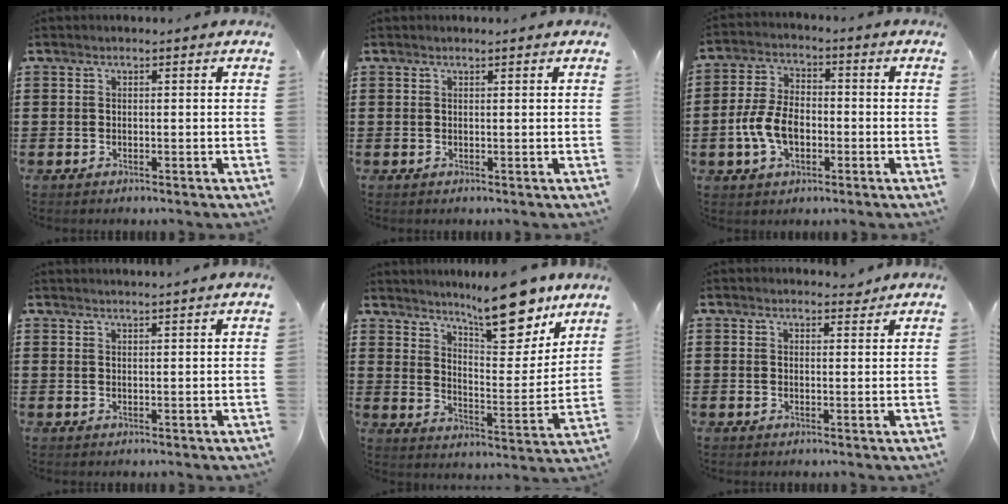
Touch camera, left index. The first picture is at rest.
{"total": 0.5, "force": [0.4, 0.0, 0.4], "torque": [-0.008, 0.000, 0.008]}
{"total": 7.5, "force": [-2.1, 4.5, 5.7], "torque": [-0.140, 0.000, -0.048]}
{"total": 1.3, "force": [1.2, -0.5, 0.0], "torque": [-0.002, -0.004, 0.024]}
{"total": 14.2, "force": [11.3, 4.0, 7.7], "torque": [-0.117, -0.066, 0.194]}
{"total": 1.9, "force": [1.8, 0.5, 0.4], "torque": [-0.005, 0.000, 0.031]}